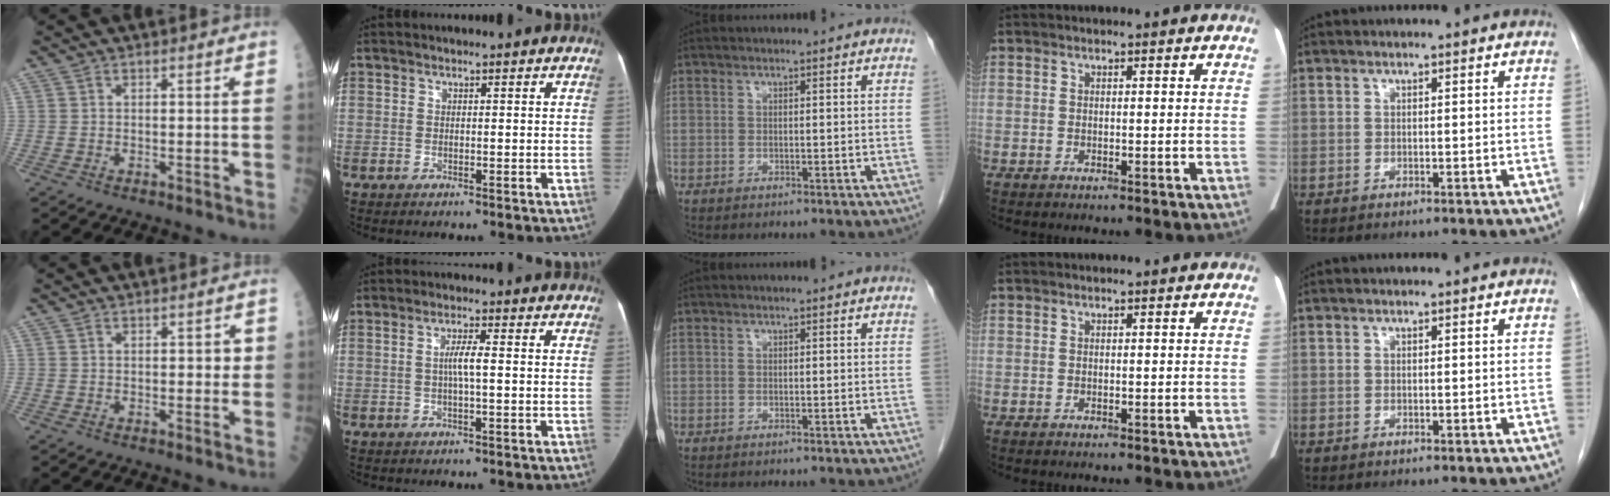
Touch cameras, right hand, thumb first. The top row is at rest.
{"thumb": {"total": 1.6, "force": [0.2, 1.0, 1.3], "torque": [0.001, 0.002, -0.001]}, "index": {"total": 3.5, "force": [-0.1, 0.4, 3.4], "torque": [-0.065, 0.007, -0.001]}}